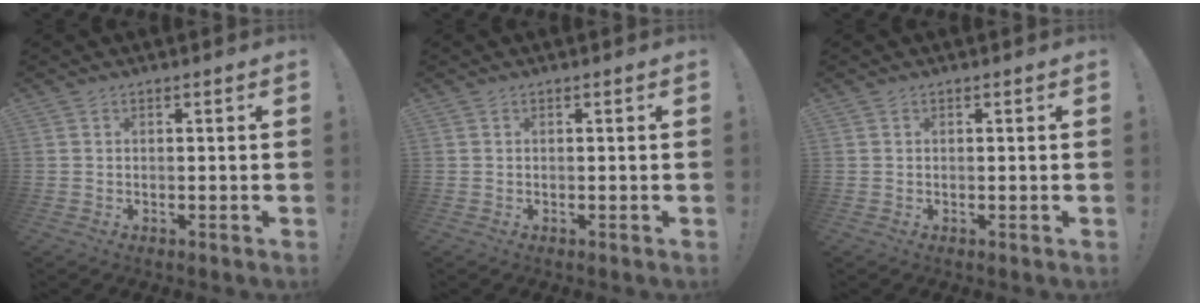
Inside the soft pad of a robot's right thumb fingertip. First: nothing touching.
{"total": 0.0}
{"total": 0.0}